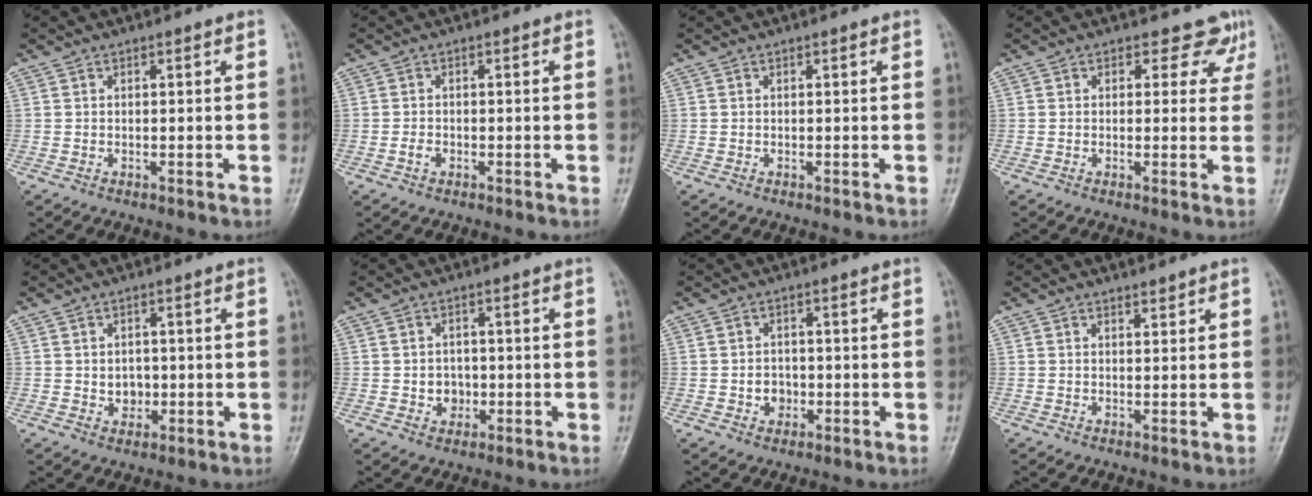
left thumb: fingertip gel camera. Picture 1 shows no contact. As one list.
[{"total": 1.6, "force": [-0.7, 1.1, 0.9], "torque": [-0.015, 0.004, -0.015]}, {"total": 0.0}, {"total": 4.5, "force": [3.0, 3.1, 1.1], "torque": [0.022, -0.016, 0.021]}, {"total": 3.3, "force": [-0.2, 2.8, 1.8], "torque": [-0.008, 0.003, 0.001]}, {"total": 3.5, "force": [-0.6, 3.1, 1.6], "torque": [-0.003, 0.005, -0.007]}, {"total": 3.3, "force": [-0.8, 2.8, 1.5], "torque": [-0.005, 0.006, -0.011]}, {"total": 1.1, "force": [1.0, 0.4, 0.3], "torque": [-0.001, -0.009, 0.016]}]